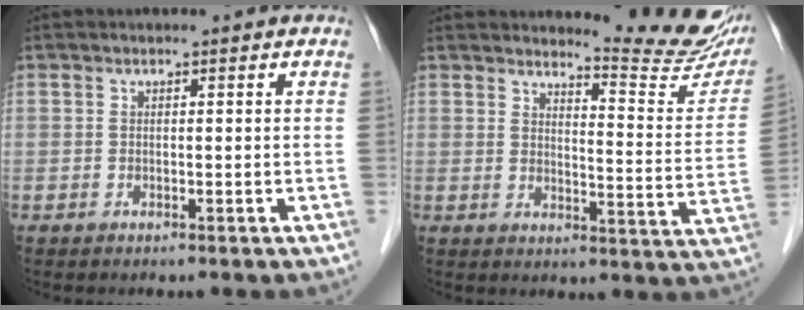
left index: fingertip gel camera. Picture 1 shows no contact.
{"total": 12.0, "force": [11.6, 0.1, 3.0], "torque": [-0.035, -0.077, 0.131]}